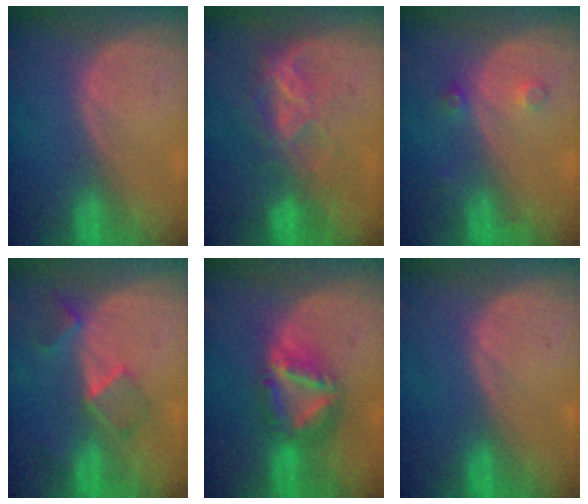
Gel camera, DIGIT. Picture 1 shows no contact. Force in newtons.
{"total": 6.8, "press": 5.9, "slide": 3.4}
{"total": 2.5, "press": 2.1, "slide": 1.3}
{"total": 5.4, "press": 4.6, "slide": 2.8}
{"total": 7.9, "press": 6.7, "slide": 4.1}
{"total": 0.0}